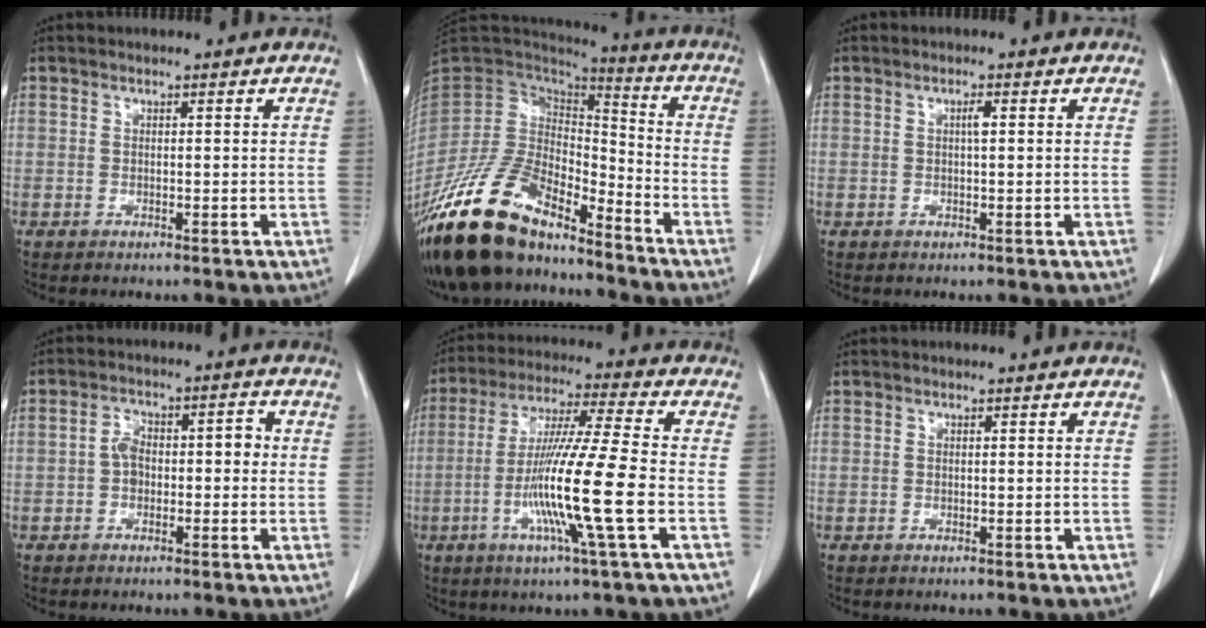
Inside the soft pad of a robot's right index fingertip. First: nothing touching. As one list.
[{"total": 19.1, "force": [-15.2, 6.5, 9.7], "torque": [-0.196, 0.010, -0.280]}, {"total": 1.1, "force": [0.2, 0.1, 1.1], "torque": [-0.022, 0.002, 0.003]}, {"total": 5.2, "force": [-0.6, 3.0, 4.2], "torque": [-0.073, 0.037, -0.011]}, {"total": 14.2, "force": [-3.7, -1.4, 13.7], "torque": [-0.263, -0.016, -0.078]}, {"total": 0.0}]